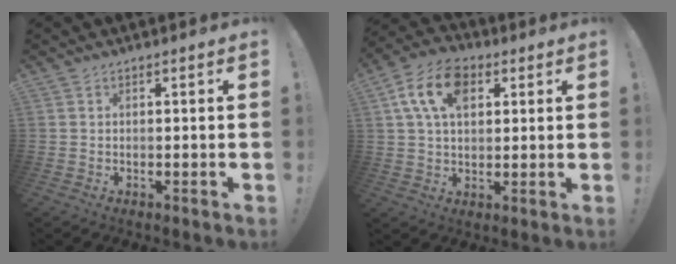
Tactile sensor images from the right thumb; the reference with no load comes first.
{"total": 13.3, "force": [4.8, 8.8, 8.7], "torque": [-0.153, 0.004, 0.091]}